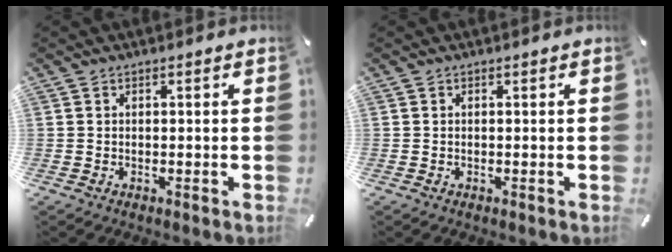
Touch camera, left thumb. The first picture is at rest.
{"total": 0.0}